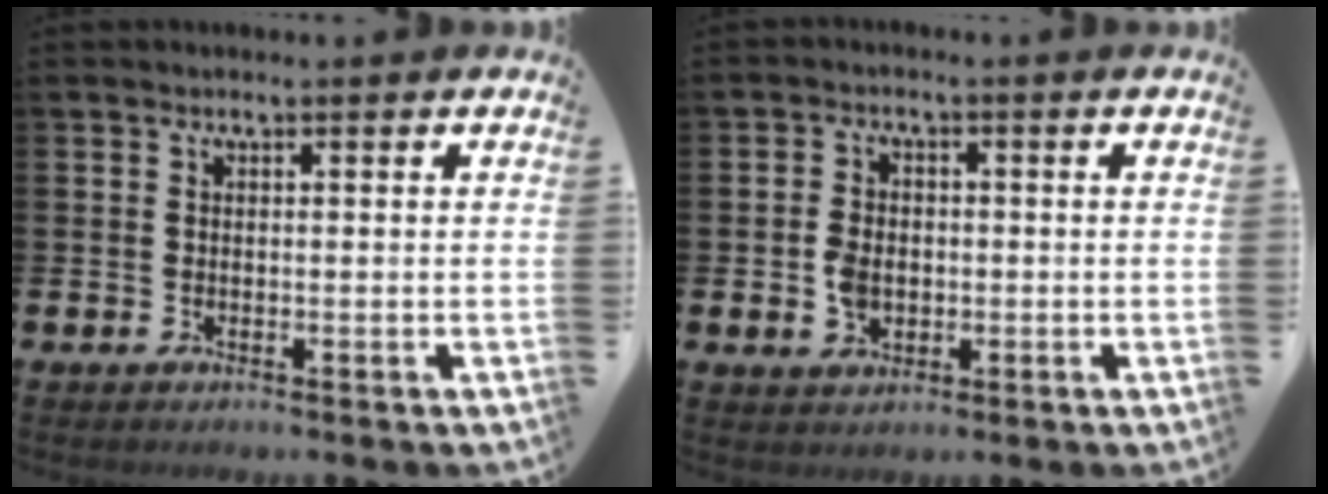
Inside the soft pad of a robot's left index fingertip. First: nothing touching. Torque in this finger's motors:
{"motor_torque": [0.96, -0.03, 0.46, 0.12]}